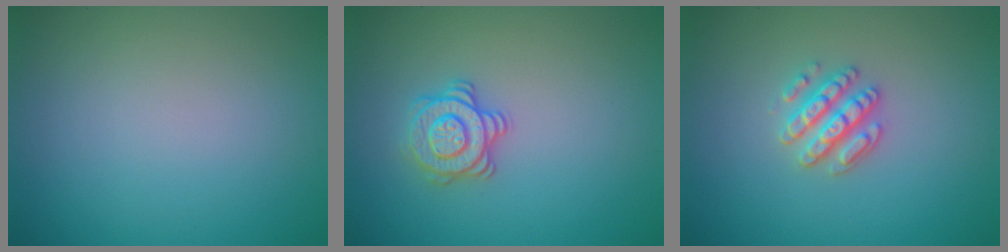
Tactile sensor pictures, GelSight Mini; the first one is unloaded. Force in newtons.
{"total": 2.8, "press": 2.7, "slide": 0.7}
{"total": 2.8, "press": 2.7, "slide": 0.8}